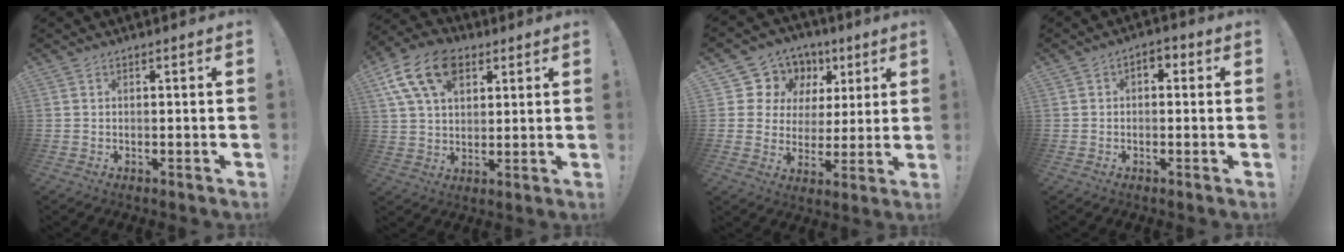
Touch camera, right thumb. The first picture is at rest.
{"total": 15.6, "force": [7.2, 10.1, 9.4], "torque": [-0.162, -0.021, 0.135]}
{"total": 11.1, "force": [5.5, 9.4, 2.4], "torque": [-0.033, -0.042, 0.115]}
{"total": 2.8, "force": [-0.5, 2.0, 2.0], "torque": [-0.020, 0.005, -0.013]}